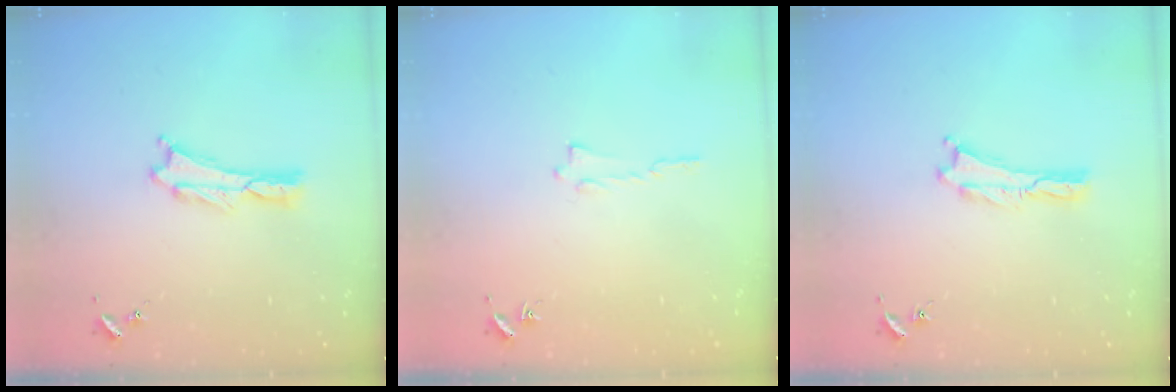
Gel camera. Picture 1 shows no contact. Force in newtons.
{"total": 0.0}
{"total": 0.0}